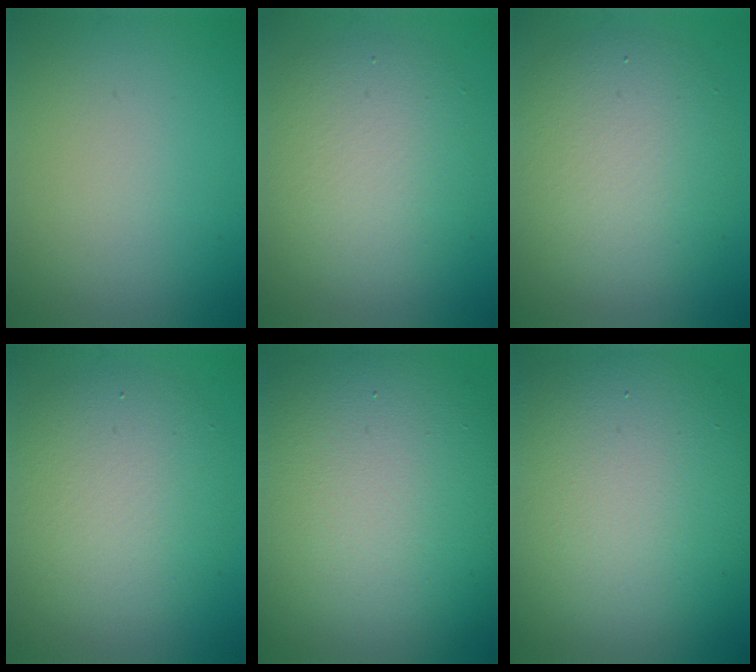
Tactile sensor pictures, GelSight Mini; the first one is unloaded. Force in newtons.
{"total": 5.7, "press": 5.7, "slide": 0.6}
{"total": 6.5, "press": 6.4, "slide": 0.5}
{"total": 6.5, "press": 6.4, "slide": 0.5}
{"total": 15.8, "press": 15.8, "slide": 1.0}
{"total": 13.6, "press": 13.6, "slide": 0.8}